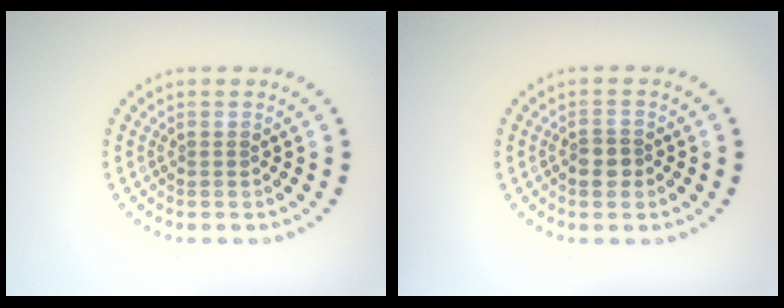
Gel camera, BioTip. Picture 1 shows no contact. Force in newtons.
{"total": 1.9, "press": 1.7, "slide": 0.8}